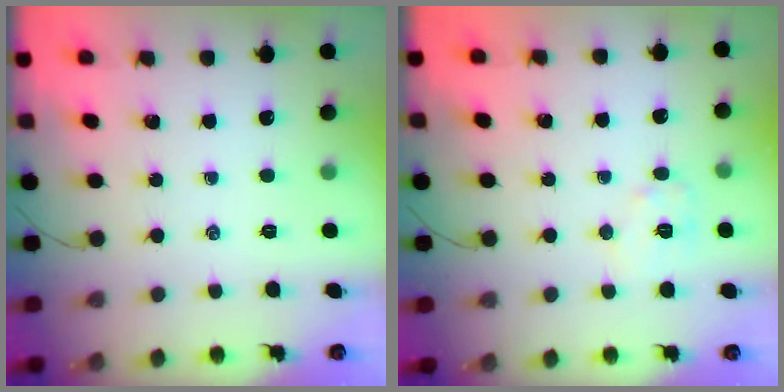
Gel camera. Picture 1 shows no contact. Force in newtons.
{"total": 6.3, "press": 6.3, "slide": 0.3}